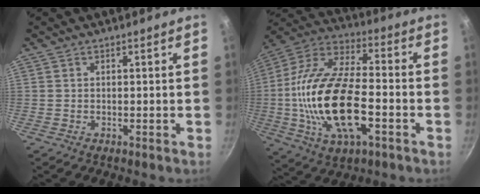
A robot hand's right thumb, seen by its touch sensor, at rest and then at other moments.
{"total": 23.3, "force": [-4.5, 10.7, 20.2], "torque": [-0.389, 0.024, -0.093]}